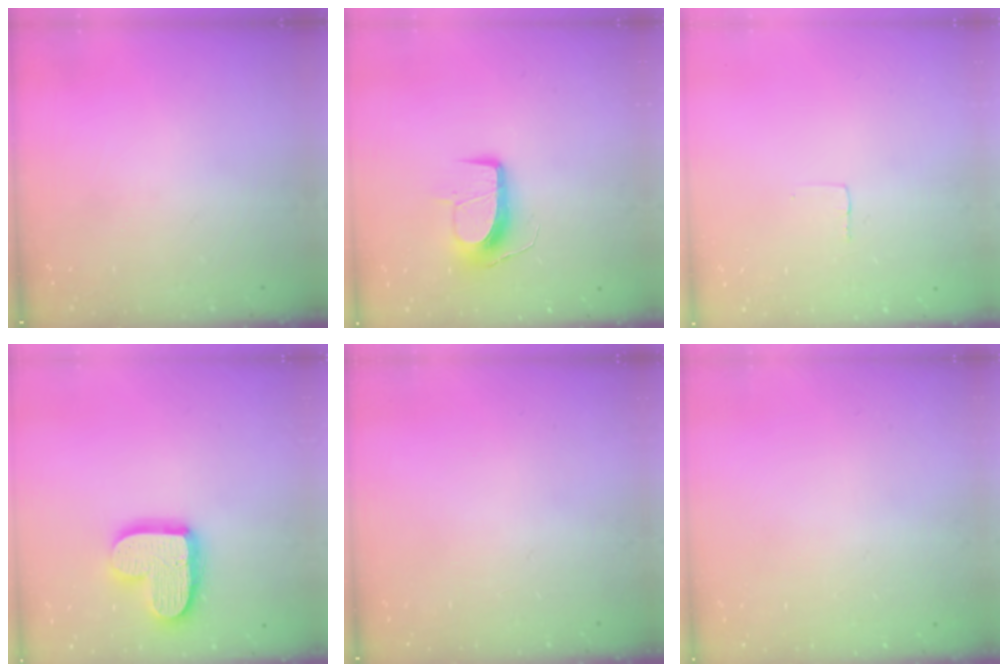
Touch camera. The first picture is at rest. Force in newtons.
{"total": 10.7, "press": 10.7, "slide": 0.4}
{"total": 2.4, "press": 2.4, "slide": 0.1}
{"total": 15.6, "press": 15.5, "slide": 1.3}
{"total": 0.0}
{"total": 0.0}